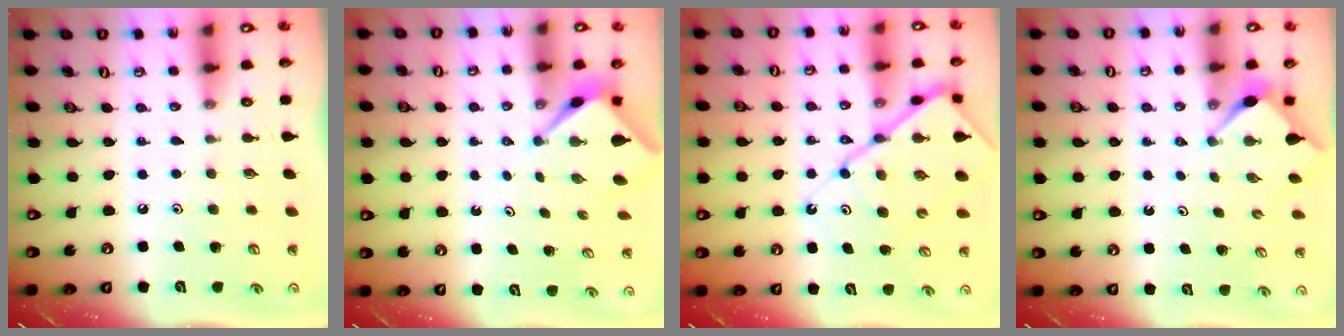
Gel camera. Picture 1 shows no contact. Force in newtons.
{"total": 2.6, "press": 2.6, "slide": 0.1}
{"total": 14.9, "press": 14.8, "slide": 1.8}
{"total": 2.6, "press": 2.6, "slide": 0.3}